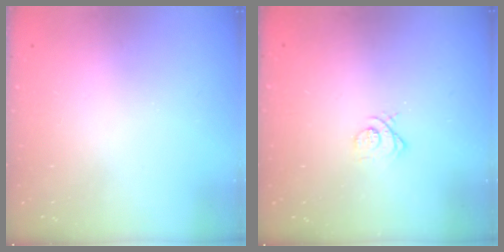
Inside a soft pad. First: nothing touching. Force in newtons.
{"total": 3.7, "press": 3.7, "slide": 0.1}